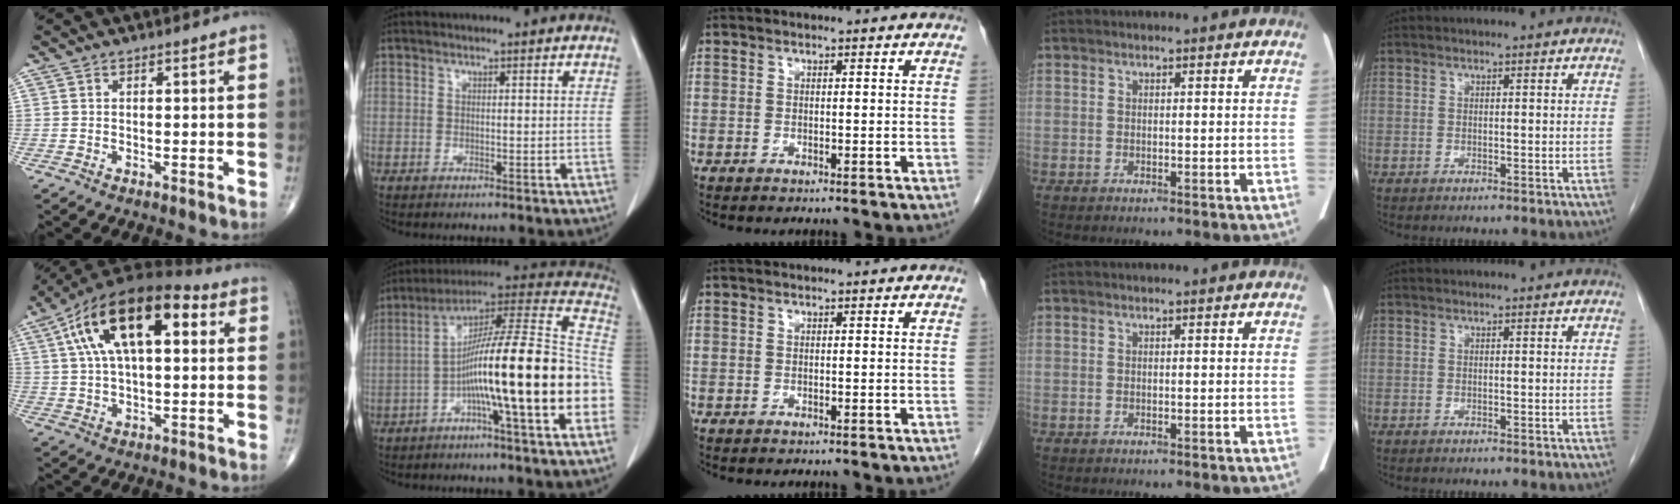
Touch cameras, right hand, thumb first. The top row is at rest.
{"thumb": {"total": 19.4, "force": [5.9, 9.0, 16.1], "torque": [-0.278, 0.025, 0.090]}, "index": {"total": 21.8, "force": [-5.8, 0.7, 21.0], "torque": [-0.286, 0.026, -0.095]}}